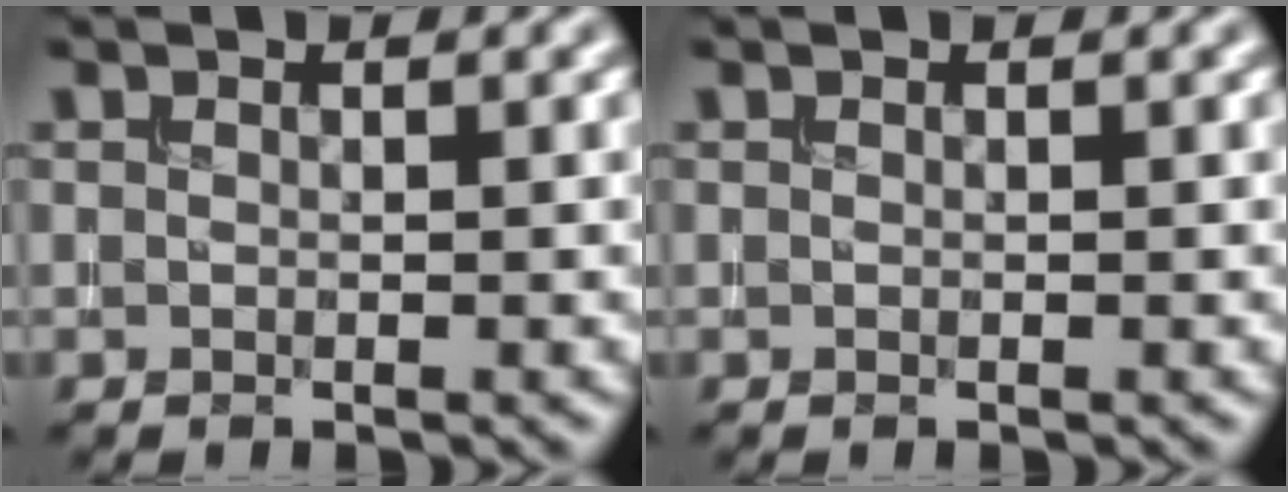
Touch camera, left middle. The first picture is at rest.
{"total": 0.0}